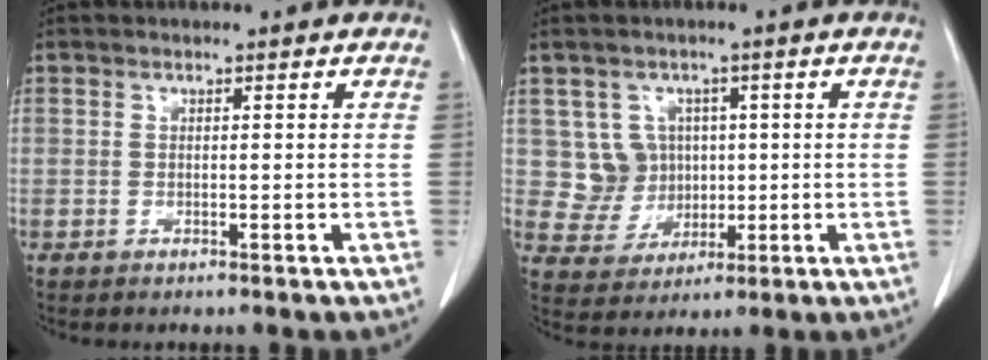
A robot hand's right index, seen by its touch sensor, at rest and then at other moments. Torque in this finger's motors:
{"motor_torque": [-0.10, 0.05, 0.00, -0.02]}